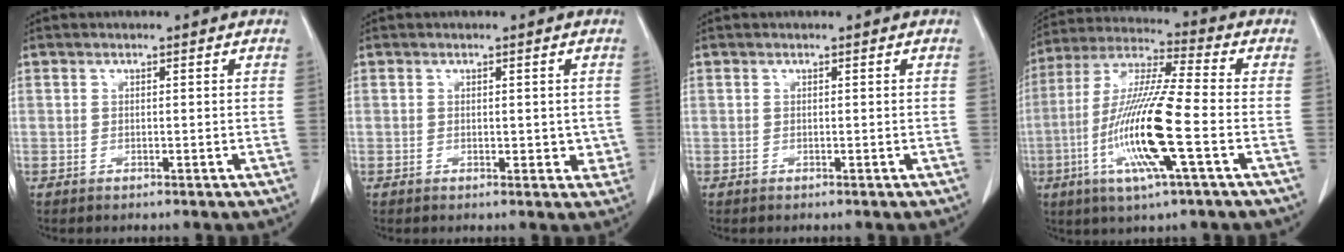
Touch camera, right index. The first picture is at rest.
{"total": 2.6, "force": [0.0, 1.7, 2.0], "torque": [-0.013, 0.000, 0.004]}
{"total": 0.0}
{"total": 15.6, "force": [-4.2, 0.5, 15.0], "torque": [-0.306, -0.011, -0.083]}